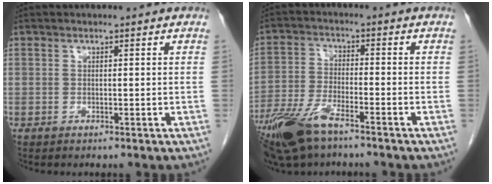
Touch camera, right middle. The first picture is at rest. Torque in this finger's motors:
{"motor_torque": [1.20, -0.94, 0.65, 0.21]}